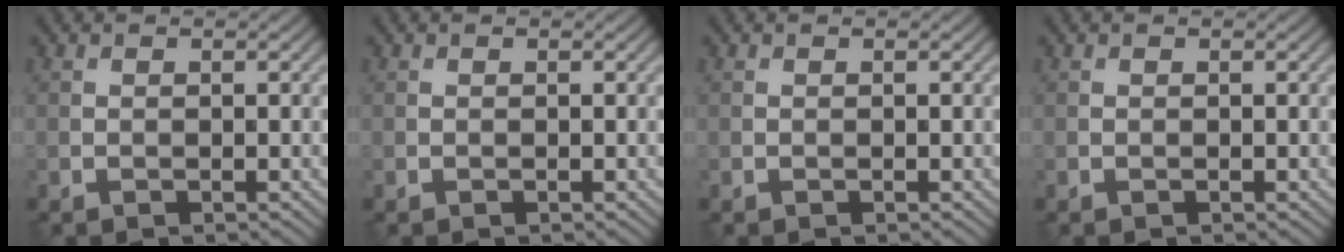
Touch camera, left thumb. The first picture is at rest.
{"total": 0.0}
{"total": 0.0}
{"total": 0.0}